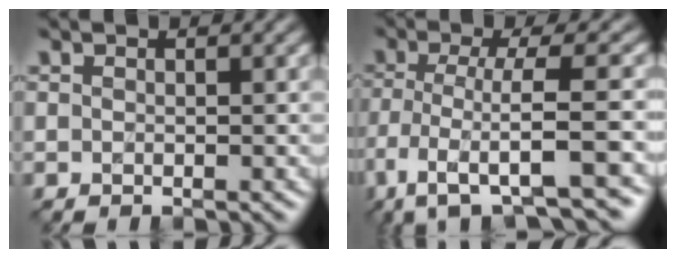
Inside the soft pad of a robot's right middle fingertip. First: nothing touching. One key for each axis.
{"total": 7.3, "fx": -3.5, "fy": 1.8, "fz": 6.2, "tx": -0.098, "ty": 0.000, "tz": -0.063}